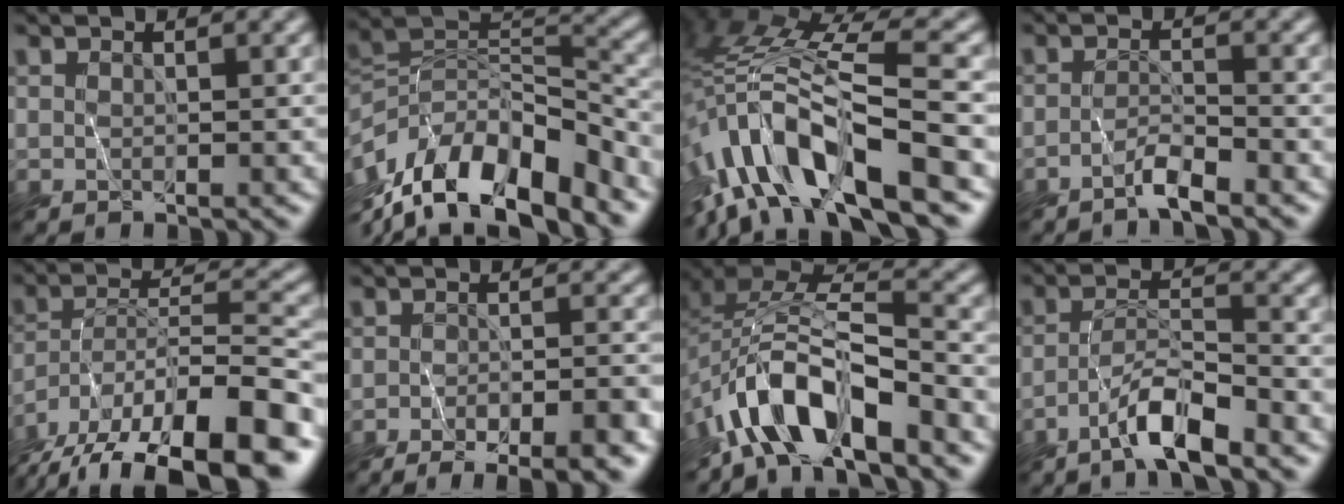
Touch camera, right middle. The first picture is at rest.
{"total": 12.7, "force": [-9.4, 4.5, 7.3], "torque": [-0.143, 0.023, -0.170]}
{"total": 11.8, "force": [-6.9, 2.8, 9.2], "torque": [-0.185, 0.020, -0.124]}
{"total": 2.2, "force": [-2.0, -0.7, 0.4], "torque": [-0.014, 0.003, -0.044]}
{"total": 15.2, "force": [-12.0, 4.7, 8.0], "torque": [-0.151, -0.003, -0.184]}
{"total": 9.0, "force": [-6.6, 2.5, 5.5], "torque": [-0.072, -0.019, -0.081]}
{"total": 8.4, "force": [-5.9, 2.7, 5.2], "torque": [-0.092, 0.007, -0.113]}
{"total": 4.1, "force": [-3.5, -0.1, 2.2], "torque": [-0.043, 0.004, -0.074]}